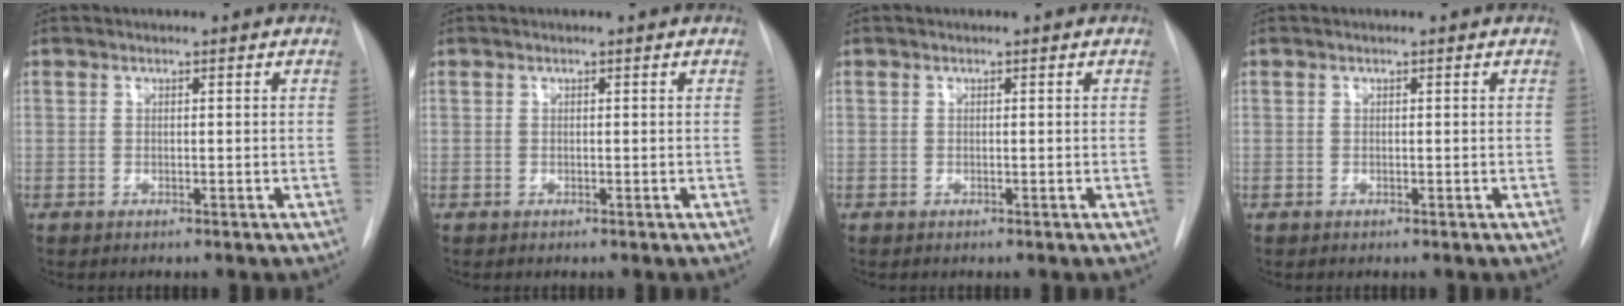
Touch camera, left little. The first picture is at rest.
{"total": 0.0}
{"total": 0.0}
{"total": 0.0}